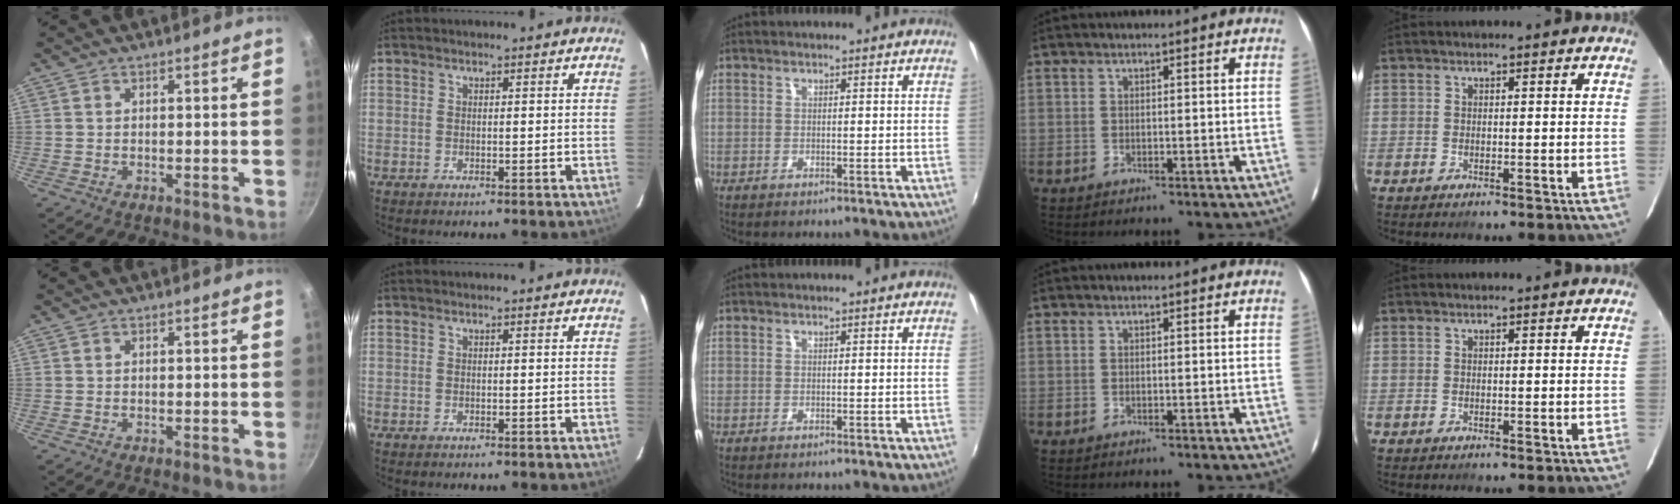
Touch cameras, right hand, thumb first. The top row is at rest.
{}